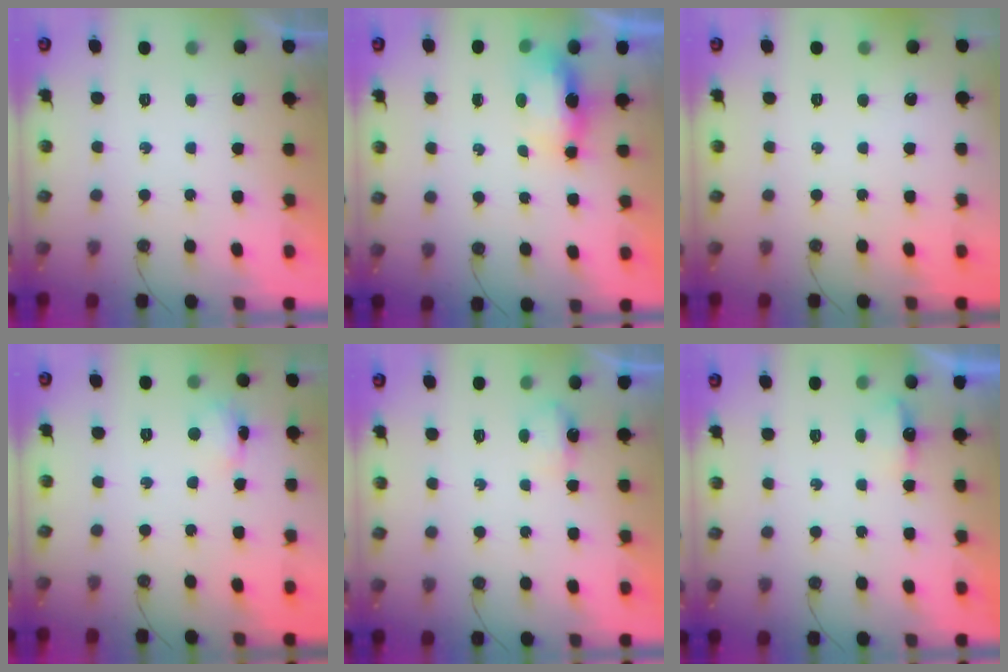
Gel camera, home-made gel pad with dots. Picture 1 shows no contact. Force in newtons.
{"total": 10.7, "press": 7.2, "slide": 7.9}
{"total": 0.0}
{"total": 3.8, "press": 3.7, "slide": 0.2}
{"total": 3.4, "press": 3.3, "slide": 0.6}
{"total": 3.4, "press": 3.4, "slide": 0.5}